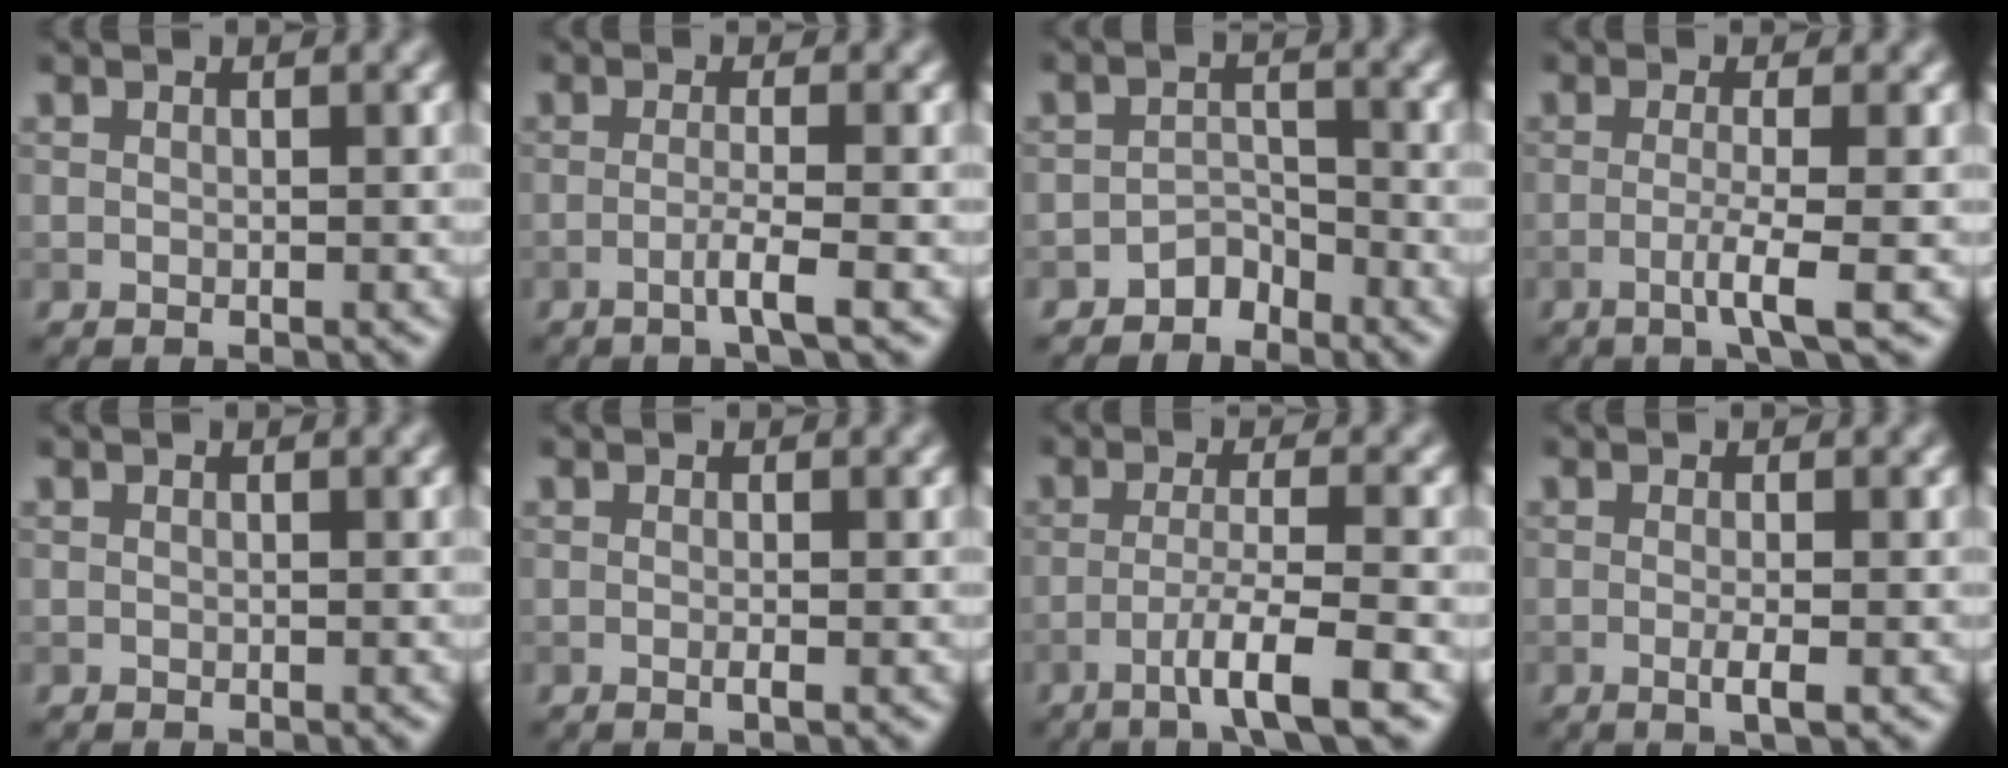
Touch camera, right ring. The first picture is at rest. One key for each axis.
{"total": 2.5, "fx": -1.1, "fy": 0.2, "fz": 2.2, "tx": -0.038, "ty": 0.000, "tz": -0.031}
{"total": 2.1, "fx": -1.8, "fy": 0.9, "fz": 0.2, "tx": 0.001, "ty": 0.009, "tz": -0.036}
{"total": 3.4, "fx": -1.2, "fy": 0.5, "fz": 3.1, "tx": -0.053, "ty": -0.004, "tz": -0.032}
{"total": 0.0}
{"total": 0.9, "fx": -0.4, "fy": 0.1, "fz": 0.8, "tx": -0.016, "ty": -0.004, "tz": -0.010}
{"total": 5.0, "fx": -2.6, "fy": 0.4, "fz": 4.3, "tx": -0.072, "ty": 0.002, "tz": -0.056}
{"total": 1.9, "fx": -0.6, "fy": 0.3, "fz": 1.8, "tx": -0.031, "ty": -0.006, "tz": -0.017}